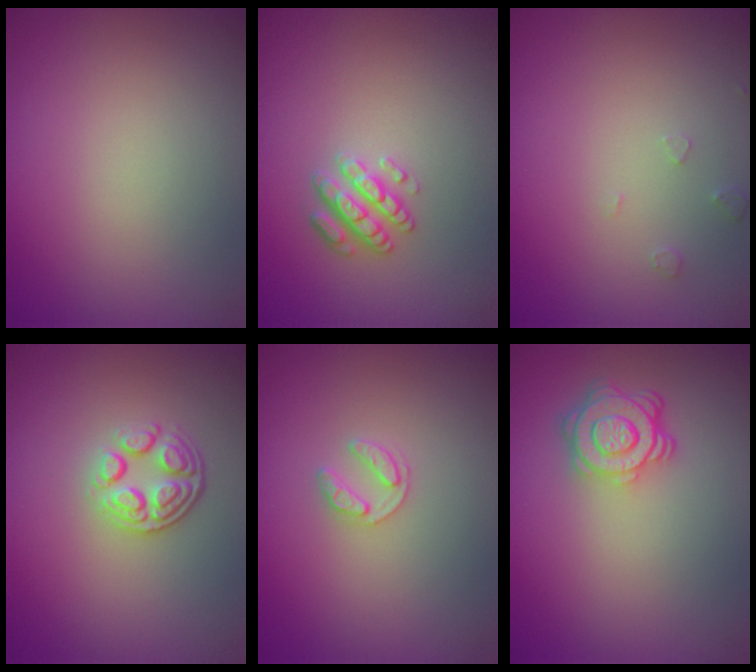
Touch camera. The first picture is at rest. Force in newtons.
{"total": 2.8, "press": 2.5, "slide": 1.0}
{"total": 0.9, "press": 0.9, "slide": 0.2}
{"total": 3.7, "press": 2.8, "slide": 2.5}
{"total": 1.6, "press": 1.6, "slide": 0.3}
{"total": 4.6, "press": 3.6, "slide": 2.9}